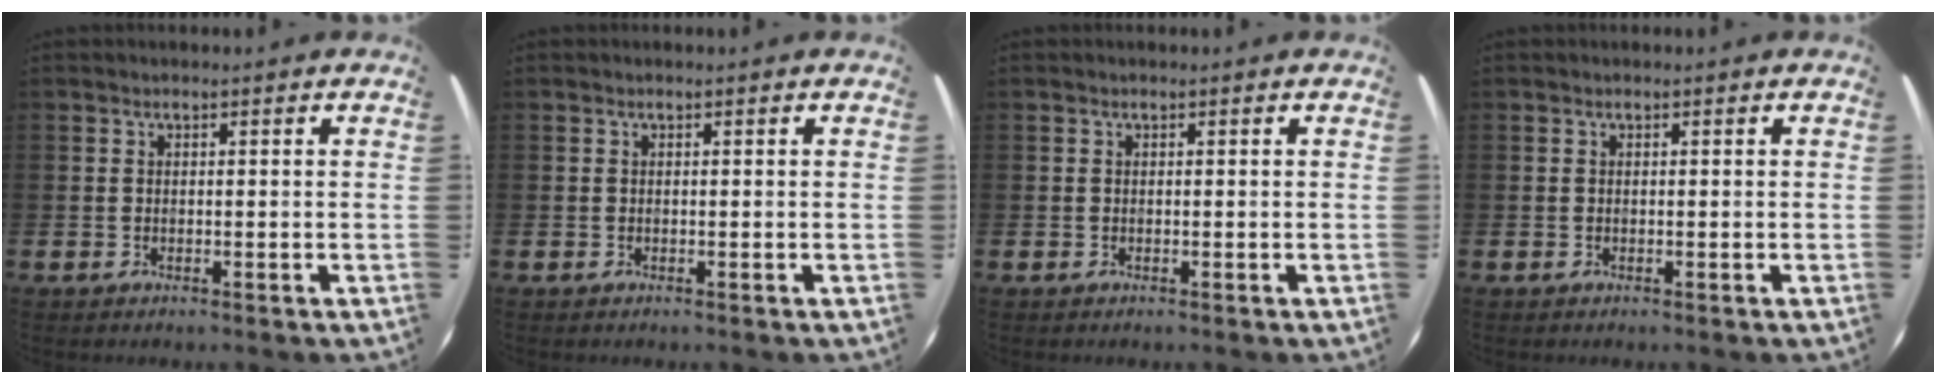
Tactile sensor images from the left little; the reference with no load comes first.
{"total": 0.0}
{"total": 0.0}
{"total": 0.0}